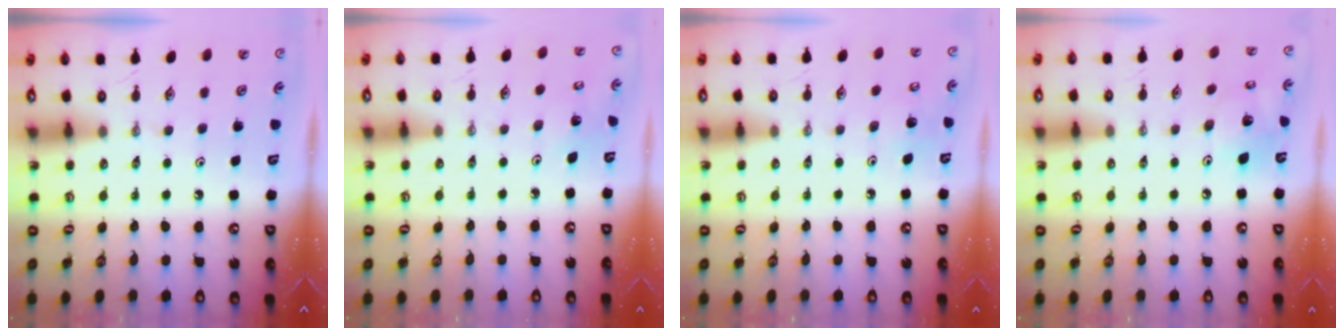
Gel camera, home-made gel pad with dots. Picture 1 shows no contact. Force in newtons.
{"total": 2.2, "press": 2.2, "slide": 0.2}
{"total": 6.1, "press": 6.1, "slide": 0.9}
{"total": 8.9, "press": 8.6, "slide": 2.3}